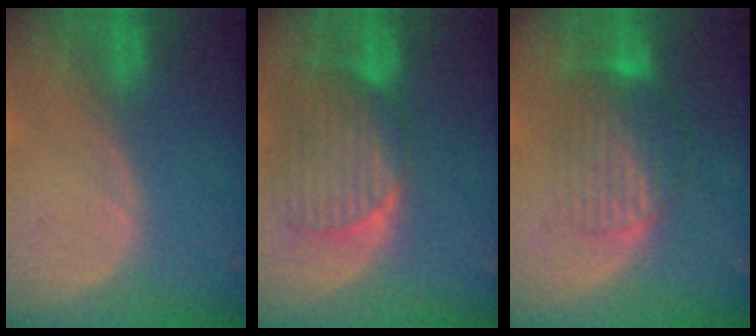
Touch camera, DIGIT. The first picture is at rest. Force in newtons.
{"total": 9.0, "press": 8.4, "slide": 3.3}
{"total": 8.0, "press": 7.1, "slide": 3.7}